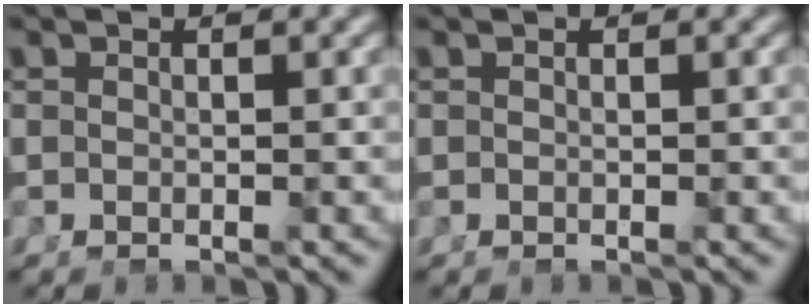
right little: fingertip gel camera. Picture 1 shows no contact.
{"total": 0.0}